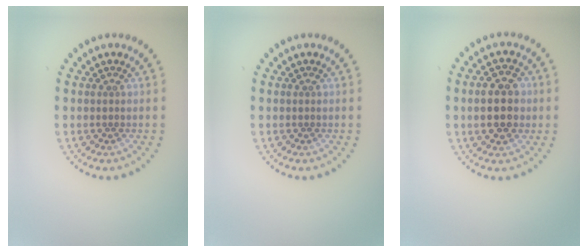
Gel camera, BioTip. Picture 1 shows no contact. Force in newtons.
{"total": 0.0}
{"total": 5.2, "press": 5.2, "slide": 0.2}